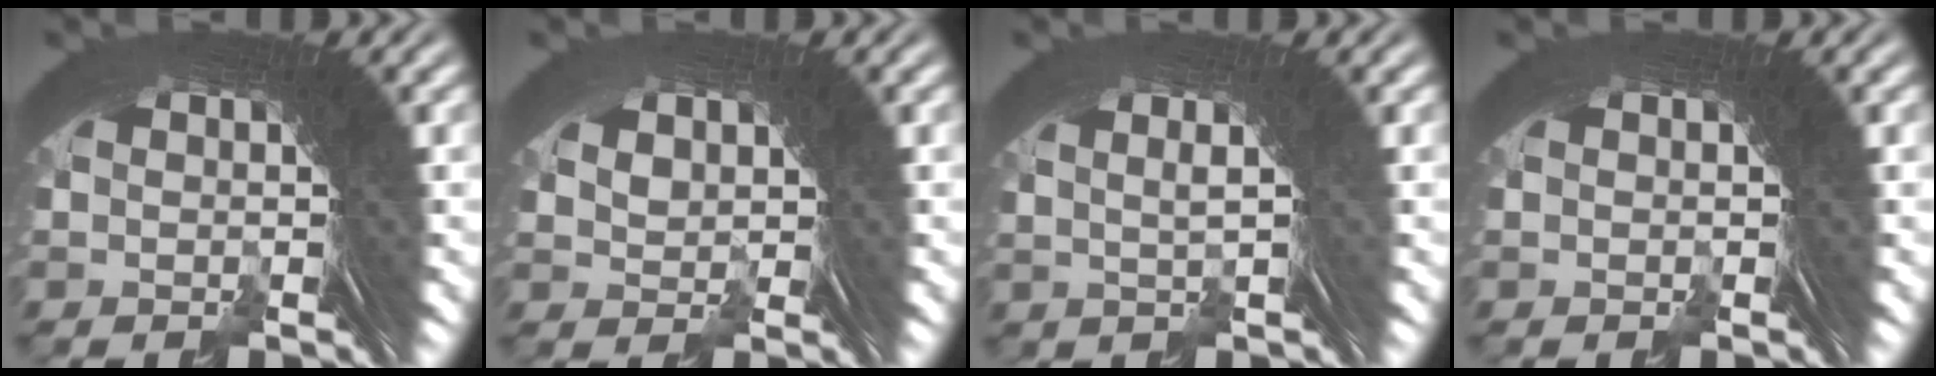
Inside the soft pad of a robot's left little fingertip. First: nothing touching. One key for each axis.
{"total": 0.9, "fx": 0.5, "fy": 0.3, "fz": 0.7, "tx": -0.011, "ty": -0.005, "tz": 0.023}
{"total": 3.5, "fx": 1.7, "fy": 0.0, "fz": 3.1, "tx": -0.033, "ty": 0.012, "tz": 0.025}
{"total": 0.0}